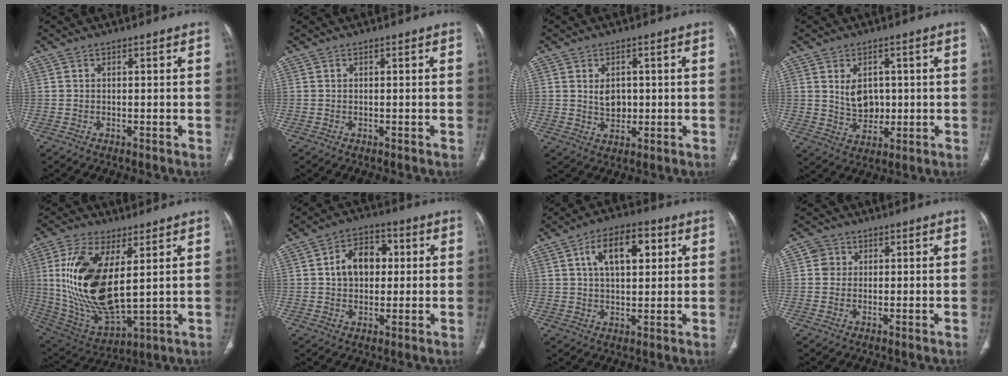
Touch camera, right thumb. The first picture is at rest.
{"total": 0.0}
{"total": 4.4, "force": [0.7, 3.2, 3.0], "torque": [-0.035, -0.007, 0.018]}
{"total": 6.4, "force": [1.1, 4.7, 4.2], "torque": [-0.047, -0.011, 0.031]}
{"total": 20.7, "force": [3.8, 9.1, 18.2], "torque": [-0.367, -0.026, 0.083]}
{"total": 9.6, "force": [1.5, 6.8, 6.6], "torque": [-0.080, 0.017, 0.020]}
{"total": 11.3, "force": [3.7, 5.8, 8.9], "torque": [-0.127, 0.004, 0.057]}
{"total": 2.8, "force": [0.6, 2.7, 0.4], "torque": [0.011, 0.002, 0.007]}